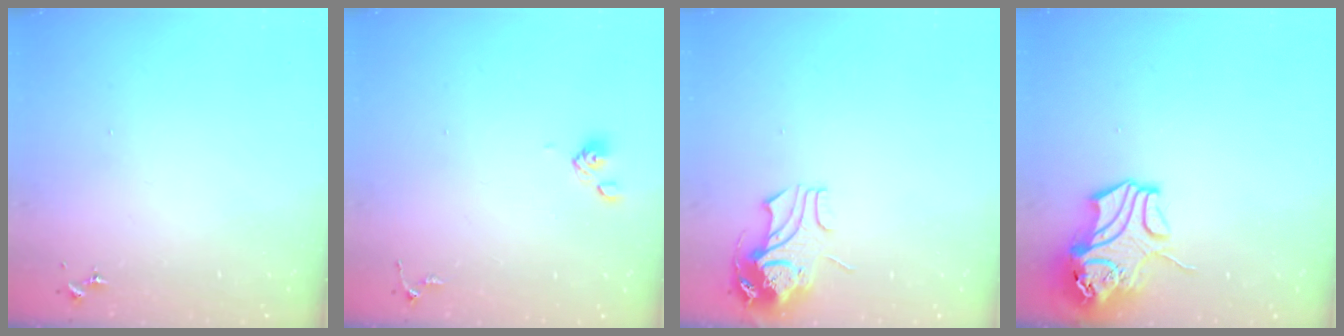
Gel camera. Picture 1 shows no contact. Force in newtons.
{"total": 4.6, "press": 4.5, "slide": 1.1}
{"total": 11.0, "press": 10.9, "slide": 1.1}
{"total": 12.7, "press": 12.6, "slide": 1.9}